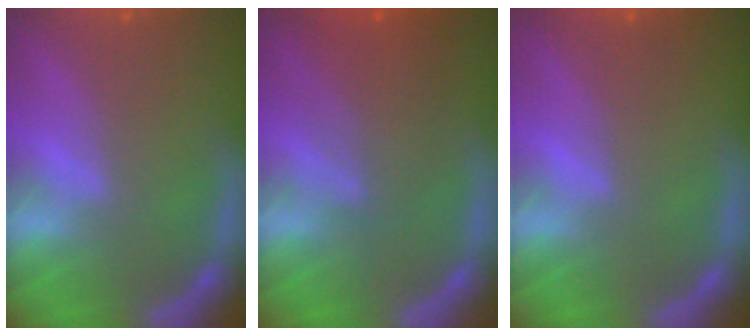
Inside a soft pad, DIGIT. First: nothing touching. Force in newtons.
{"total": 4.5}
{"total": 0.0}